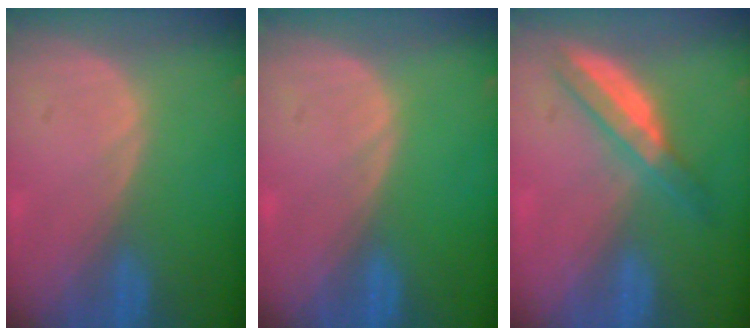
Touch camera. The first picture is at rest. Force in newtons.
{"total": 0.0}
{"total": 5.8, "press": 5.2, "slide": 2.6}